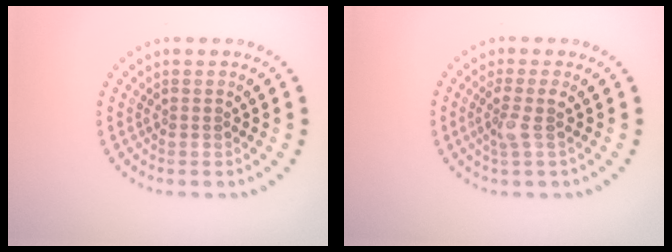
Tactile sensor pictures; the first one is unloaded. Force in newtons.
{"total": 2.0, "press": 1.5, "slide": 1.3}